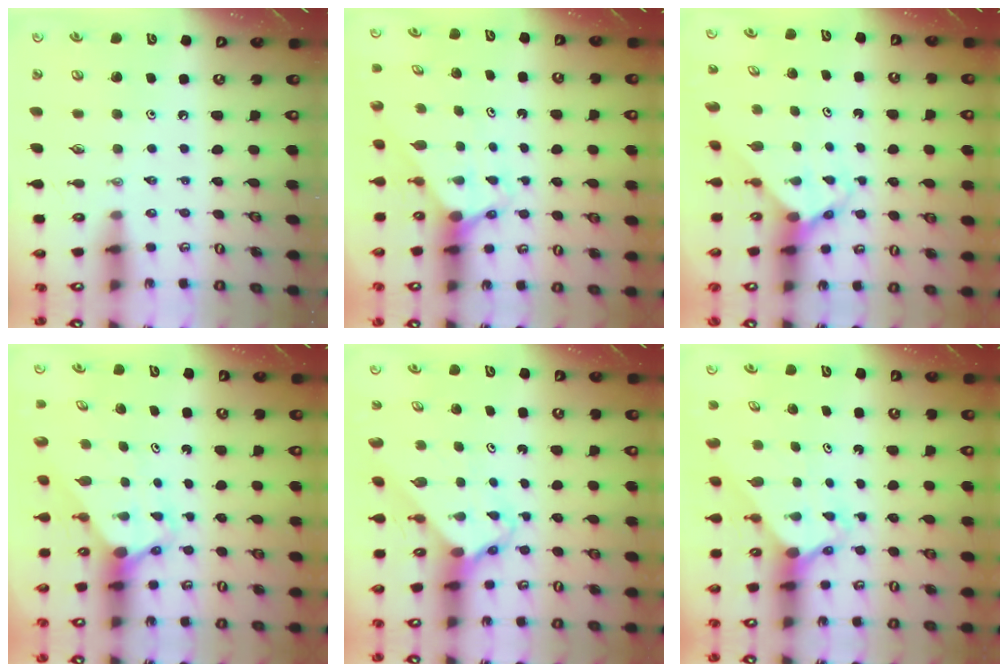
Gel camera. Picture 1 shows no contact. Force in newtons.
{"total": 3.0, "press": 3.0, "slide": 0.0}
{"total": 3.7, "press": 3.7, "slide": 0.1}
{"total": 3.0, "press": 3.0, "slide": 0.2}
{"total": 2.5, "press": 2.5, "slide": 0.2}
{"total": 2.5, "press": 2.5, "slide": 0.2}